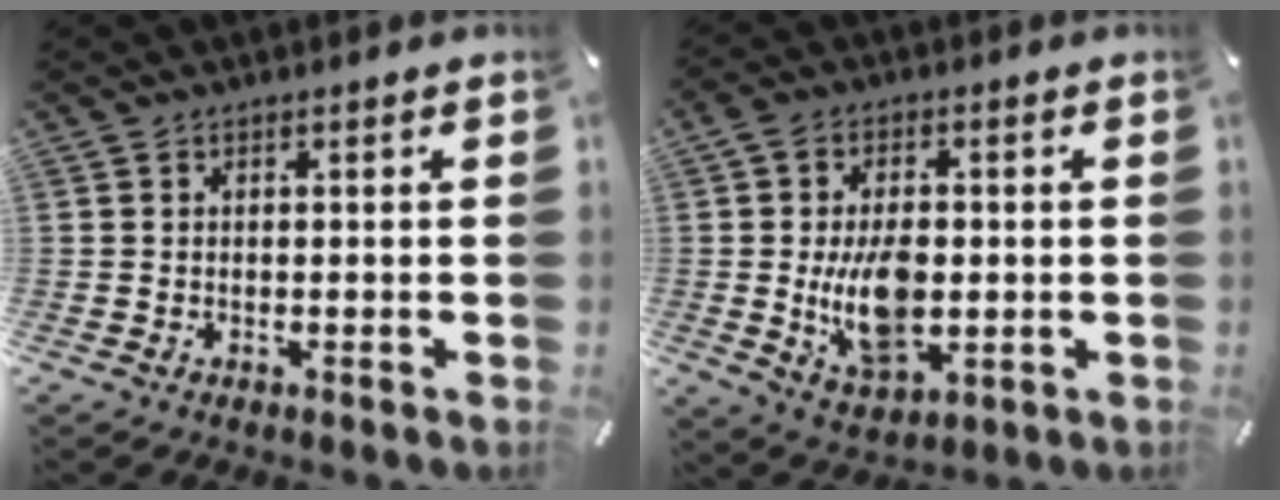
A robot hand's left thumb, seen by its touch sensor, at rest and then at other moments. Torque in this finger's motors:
{"motor_torque": [0.83, 1.80, 1.33, -0.28, 0.51]}